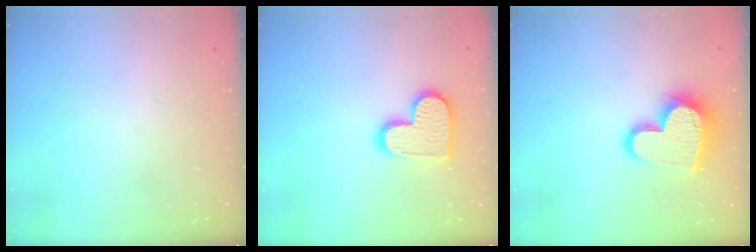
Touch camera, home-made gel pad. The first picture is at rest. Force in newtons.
{"total": 13.4, "press": 13.4, "slide": 0.8}
{"total": 16.6, "press": 16.6, "slide": 1.1}